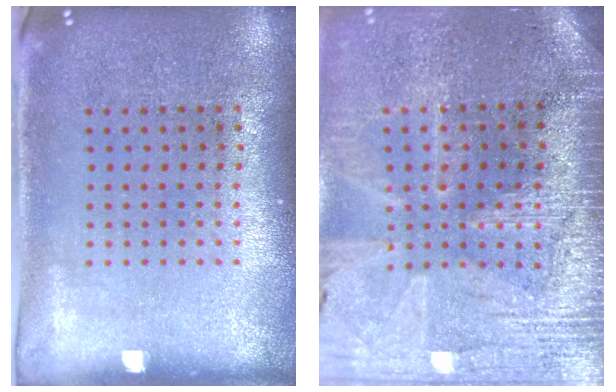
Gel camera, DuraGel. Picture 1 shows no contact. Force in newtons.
{"total": 3.4, "press": 3.2, "slide": 1.2}